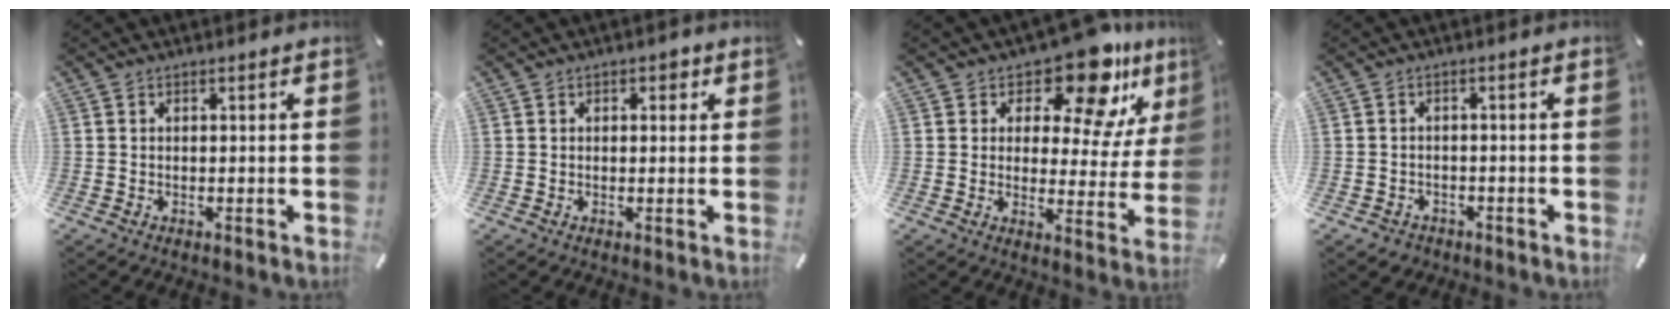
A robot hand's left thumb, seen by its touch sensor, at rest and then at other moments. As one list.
[{"total": 1.7, "force": [0.4, 1.3, 1.0], "torque": [-0.005, 0.002, 0.001]}, {"total": 14.9, "force": [10.5, 6.2, 8.6], "torque": [-0.124, -0.082, 0.176]}, {"total": 2.4, "force": [-1.6, 1.8, 0.4], "torque": [-0.007, 0.009, -0.034]}]